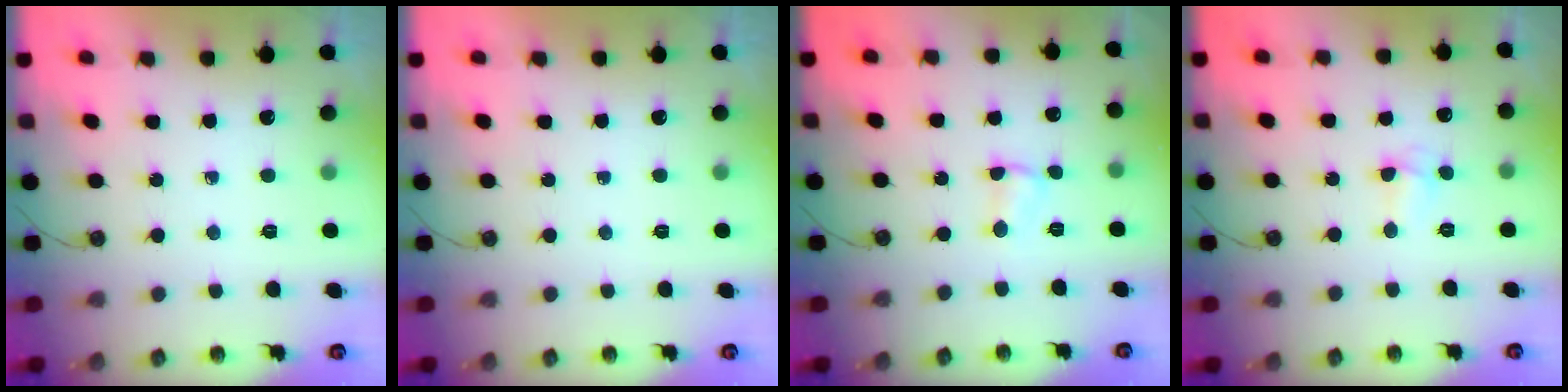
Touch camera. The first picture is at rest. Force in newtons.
{"total": 0.0}
{"total": 2.2, "press": 2.2, "slide": 0.4}
{"total": 3.5, "press": 3.5, "slide": 0.6}